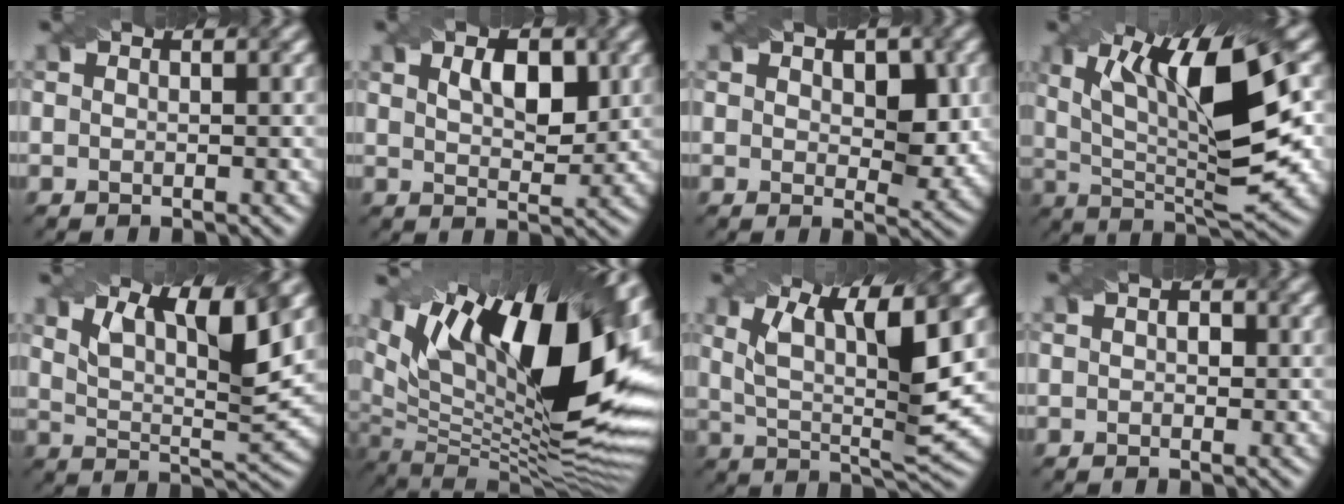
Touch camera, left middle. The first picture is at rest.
{"total": 4.0, "force": [1.6, 2.0, 3.2], "torque": [-0.055, 0.002, 0.029]}
{"total": 4.6, "force": [1.1, 2.7, 3.5], "torque": [-0.046, -0.010, 0.020]}
{"total": 12.4, "force": [3.1, 3.1, 11.6], "torque": [-0.189, 0.007, 0.052]}
{"total": 7.7, "force": [4.2, 2.2, 6.0], "torque": [-0.108, -0.002, 0.077]}
{"total": 19.1, "force": [6.3, 8.1, 16.1], "torque": [-0.241, 0.027, 0.103]}
{"total": 8.7, "force": [2.6, 2.7, 7.8], "torque": [-0.142, -0.002, 0.047]}
{"total": 1.1, "force": [0.2, 0.8, 0.8], "torque": [-0.012, 0.001, -0.001]}